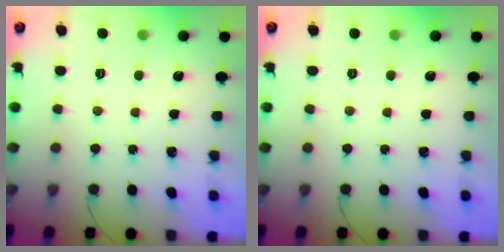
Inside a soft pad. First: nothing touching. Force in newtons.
{"total": 0.0}